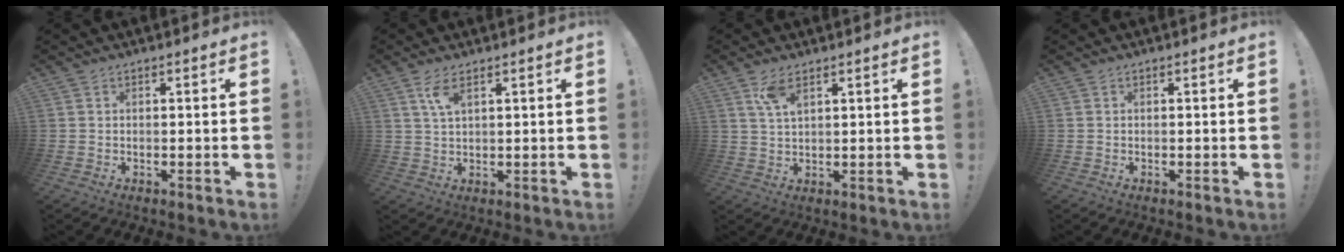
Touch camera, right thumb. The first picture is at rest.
{"total": 4.8, "force": [2.5, 1.6, 3.7], "torque": [-0.069, -0.005, 0.043]}
{"total": 5.9, "force": [3.3, 2.2, 4.3], "torque": [-0.080, -0.007, 0.059]}
{"total": 0.0}